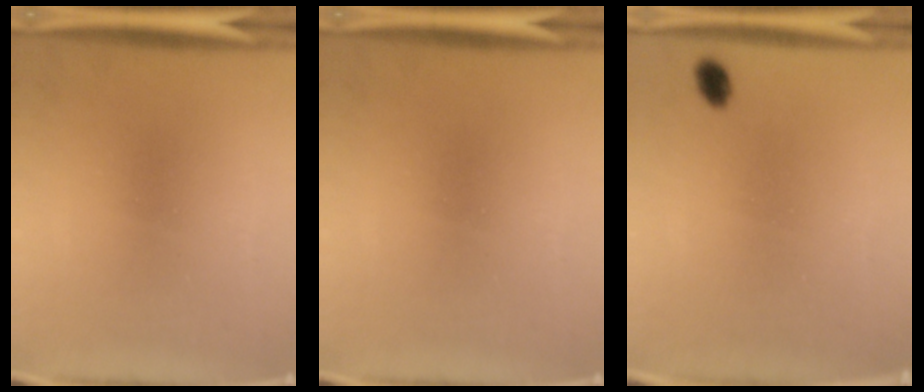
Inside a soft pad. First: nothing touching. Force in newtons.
{"total": 0.0}
{"total": 2.2}